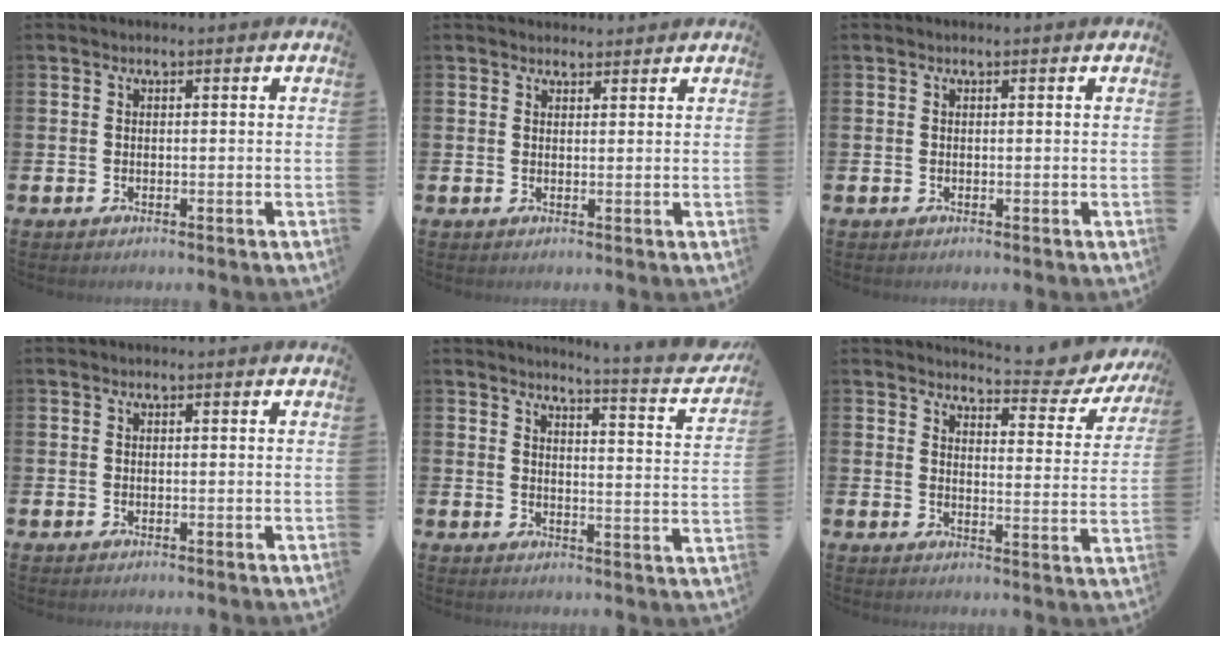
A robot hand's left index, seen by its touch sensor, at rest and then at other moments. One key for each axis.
{"total": 2.0, "fx": 1.9, "fy": 0.7, "fz": 0.0, "tx": 0.004, "ty": -0.005, "tz": 0.033}
{"total": 0.0}
{"total": 0.0}
{"total": 4.4, "fx": 4.1, "fy": -0.3, "fz": 1.5, "tx": -0.026, "ty": -0.044, "tz": 0.059}
{"total": 4.9, "fx": 4.7, "fy": 0.8, "fz": 1.1, "tx": -0.024, "ty": -0.041, "tz": 0.075}